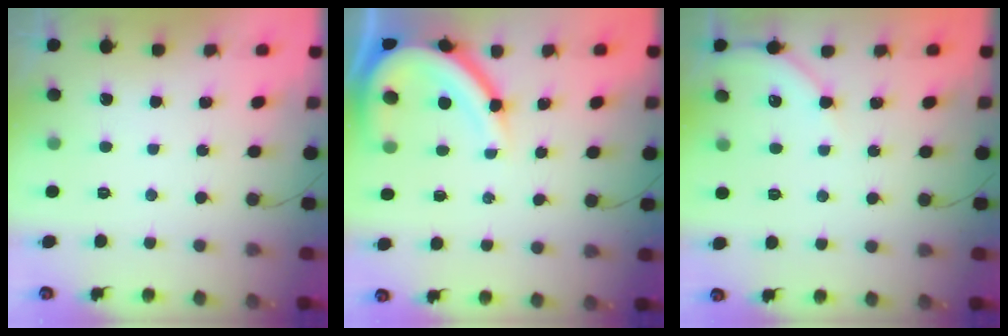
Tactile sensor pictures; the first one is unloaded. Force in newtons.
{"total": 13.6, "press": 13.6, "slide": 1.2}
{"total": 5.9, "press": 5.8, "slide": 0.8}